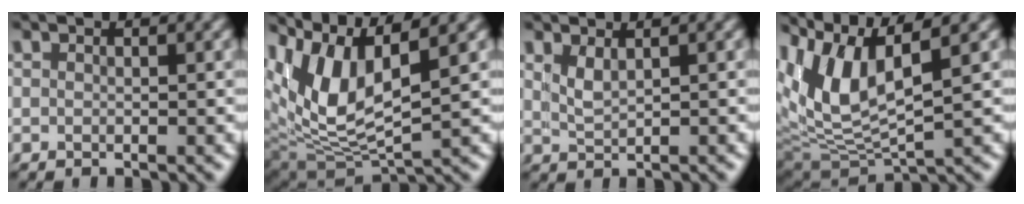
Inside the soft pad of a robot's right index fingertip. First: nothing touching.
{"total": 10.6, "force": [1.8, 7.4, 7.5], "torque": [-0.156, -0.011, 0.030]}
{"total": 1.4, "force": [0.9, 0.3, 1.0], "torque": [-0.029, -0.002, 0.022]}
{"total": 9.4, "force": [2.3, 6.3, 6.6], "torque": [-0.143, -0.005, 0.038]}